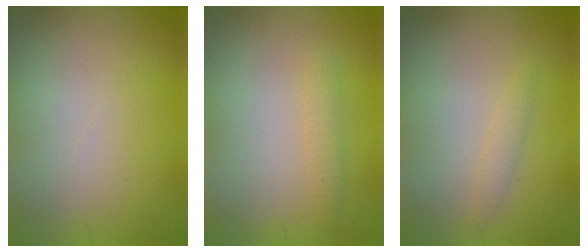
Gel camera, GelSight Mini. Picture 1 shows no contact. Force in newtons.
{"total": 1.3, "press": 1.3, "slide": 0.0}
{"total": 1.2, "press": 1.2, "slide": 0.0}